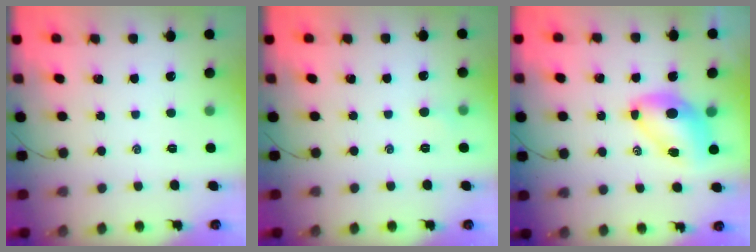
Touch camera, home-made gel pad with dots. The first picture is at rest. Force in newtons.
{"total": 2.6, "press": 2.5, "slide": 0.8}
{"total": 8.1, "press": 7.9, "slide": 2.0}